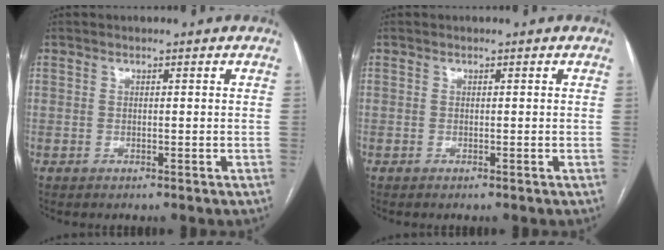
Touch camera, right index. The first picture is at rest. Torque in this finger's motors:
{"motor_torque": [0.09, 0.01, -0.03, 0.00]}